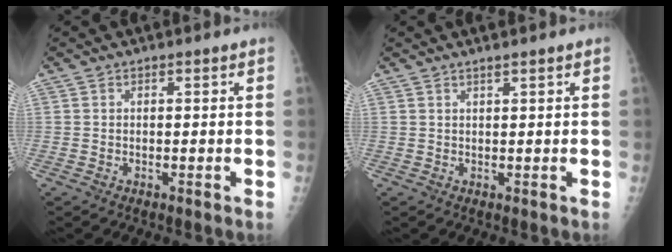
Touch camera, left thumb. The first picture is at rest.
{"total": 1.4, "force": [1.0, -0.1, 0.9], "torque": [-0.015, -0.002, 0.019]}